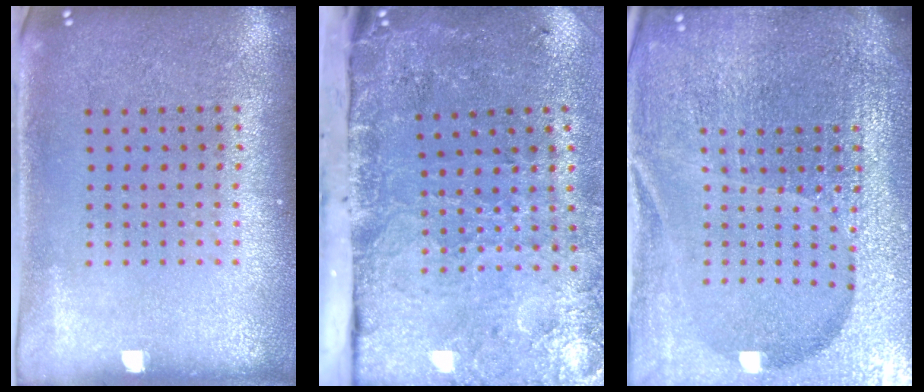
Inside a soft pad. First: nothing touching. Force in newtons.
{"total": 5.0, "press": 3.7, "slide": 3.4}
{"total": 6.5, "press": 5.7, "slide": 3.2}